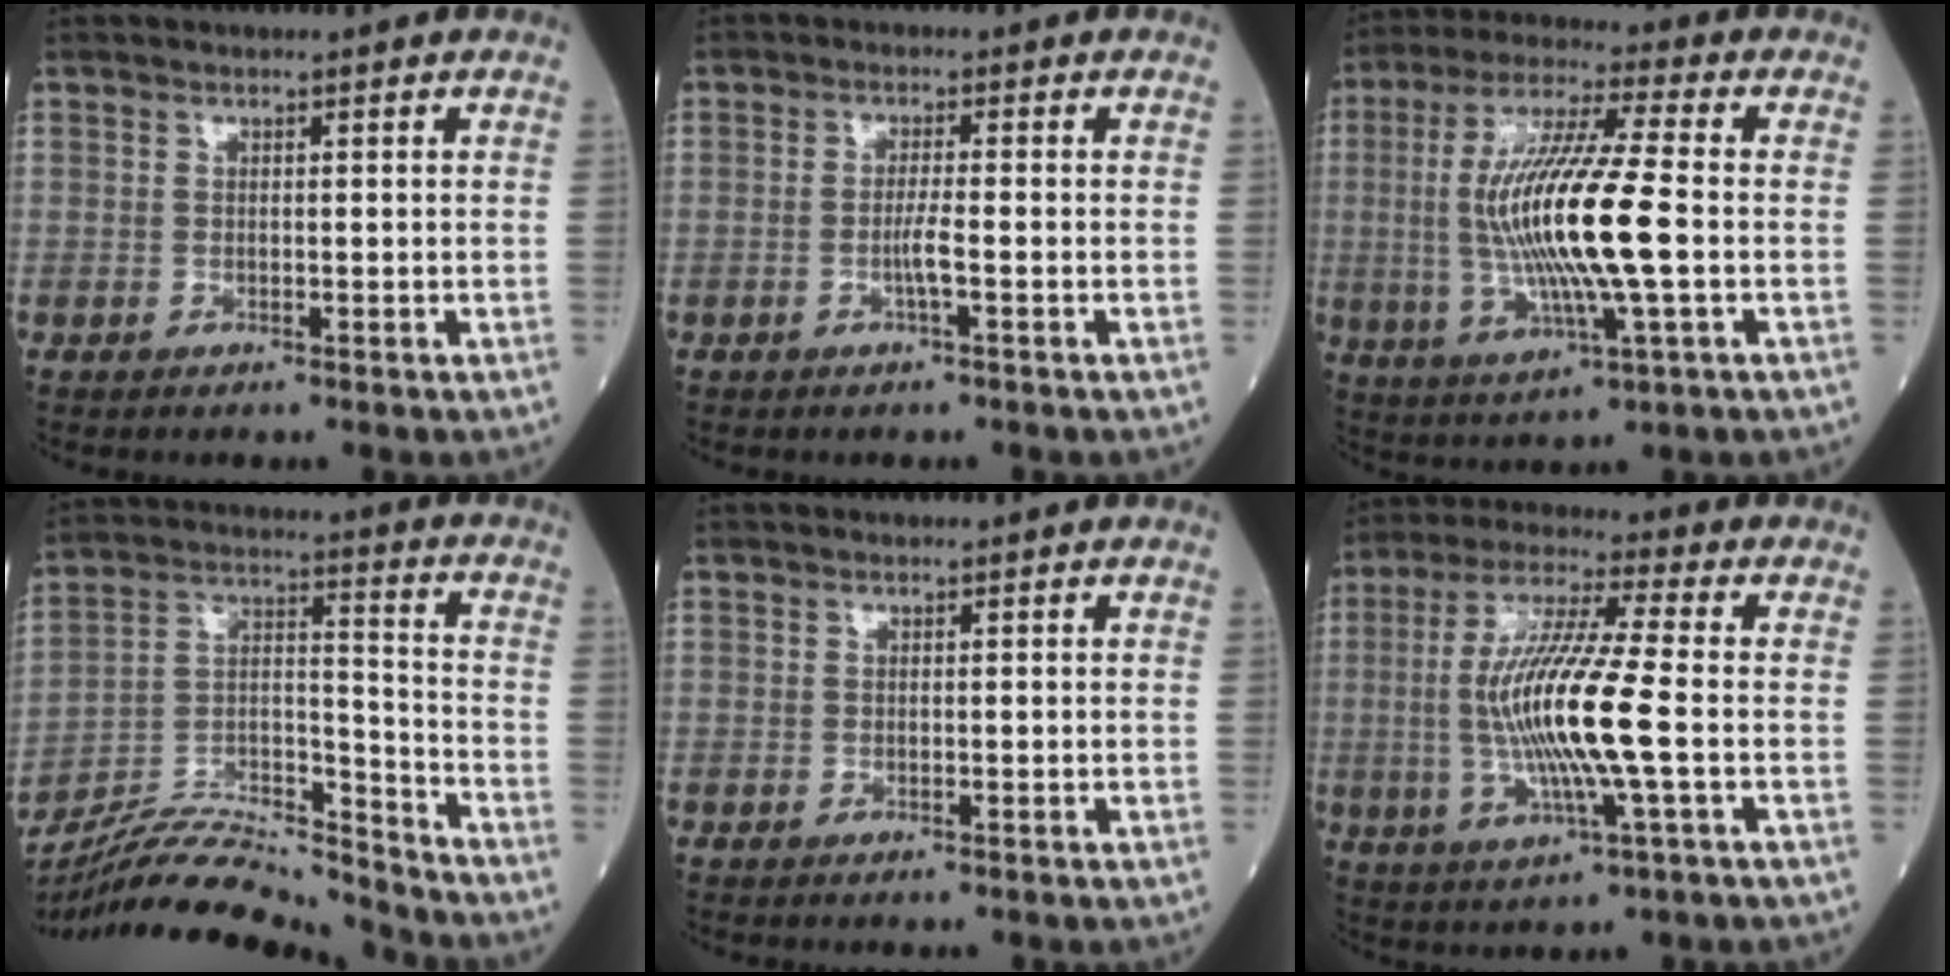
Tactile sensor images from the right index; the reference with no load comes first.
{"total": 2.2, "force": [-0.8, -0.3, 2.1], "torque": [-0.042, 0.000, -0.014]}
{"total": 16.1, "force": [-1.0, 1.5, 16.0], "torque": [-0.321, -0.001, -0.020]}
{"total": 16.5, "force": [-16.1, 0.5, 3.9], "torque": [-0.069, 0.029, -0.285]}
{"total": 0.0}
{"total": 14.1, "force": [-1.4, 0.7, 14.0], "torque": [-0.283, -0.002, -0.030]}